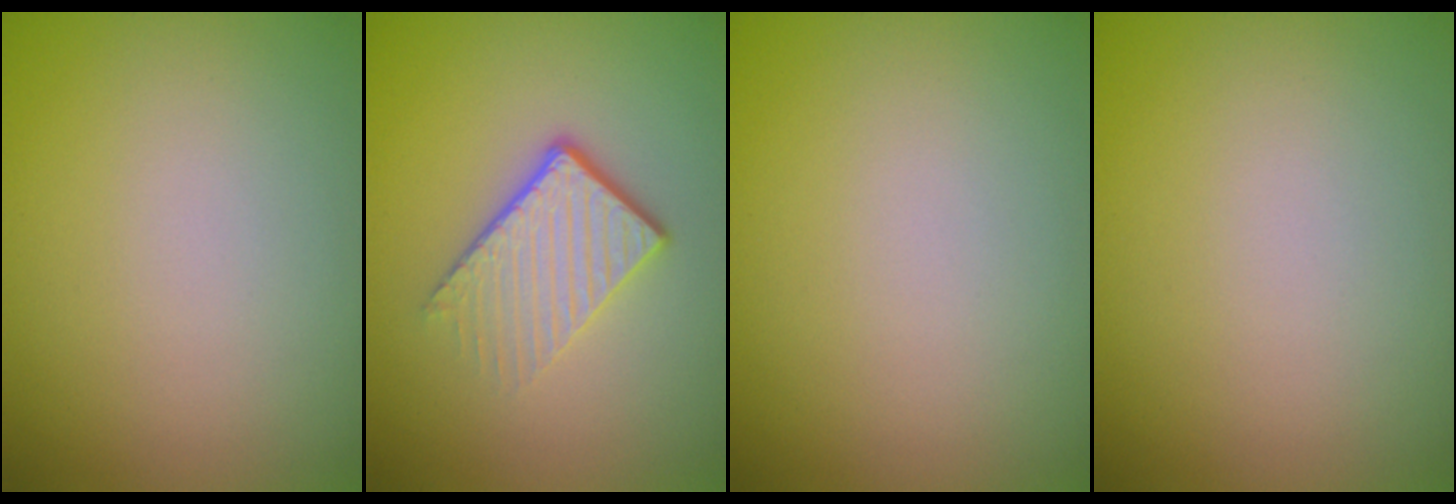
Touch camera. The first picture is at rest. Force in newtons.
{"total": 3.9, "press": 2.7, "slide": 2.9}
{"total": 0.0}
{"total": 0.0}